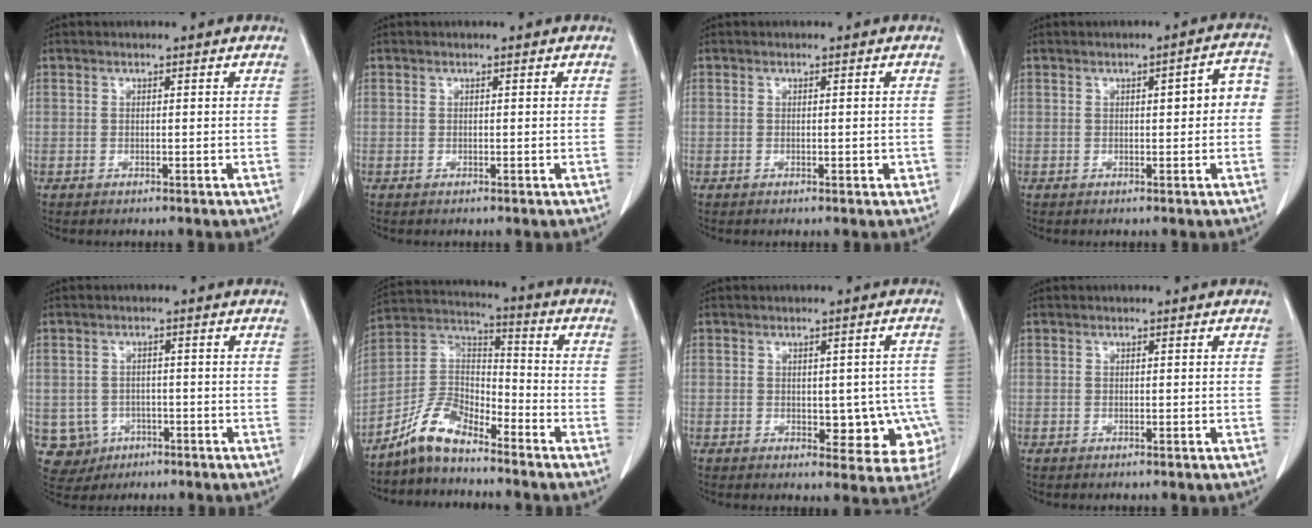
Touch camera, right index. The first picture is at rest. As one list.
[{"total": 0.0}, {"total": 1.0, "force": [-0.2, 0.4, 0.8], "torque": [-0.012, 0.000, 0.002]}, {"total": 4.3, "force": [0.2, 1.3, 4.1], "torque": [-0.046, 0.022, -0.003]}, {"total": 5.2, "force": [-1.7, 4.9, 0.5], "torque": [-0.010, 0.007, -0.019]}, {"total": 8.8, "force": [-7.2, 3.1, 4.0], "torque": [-0.090, 0.024, -0.147]}, {"total": 8.2, "force": [-2.2, 4.7, 6.4], "torque": [-0.051, 0.014, -0.018]}, {"total": 0.0}]